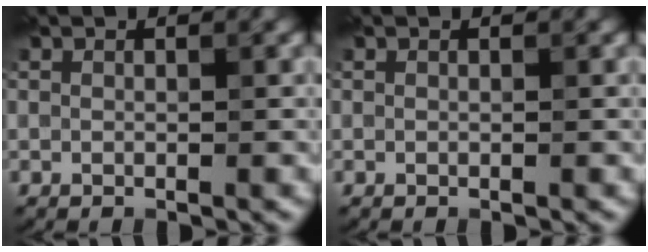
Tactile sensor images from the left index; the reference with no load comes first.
{"total": 0.0}